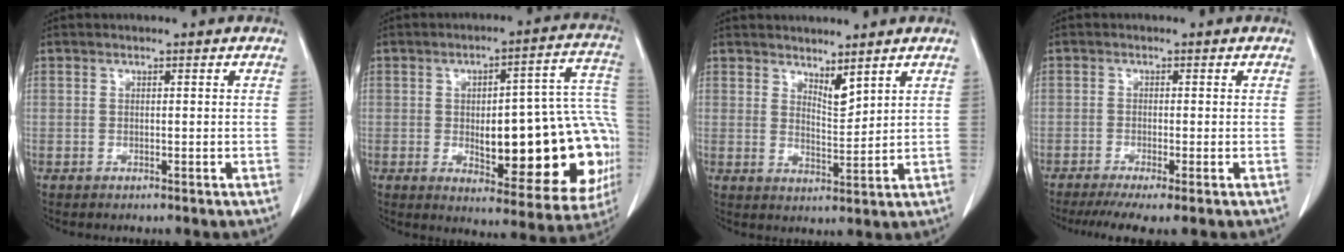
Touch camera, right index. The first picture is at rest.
{"total": 23.9, "force": [-3.4, 7.4, 22.5], "torque": [-0.205, 0.035, -0.019]}
{"total": 3.5, "force": [2.8, 0.8, 1.9], "torque": [-0.036, -0.012, 0.059]}
{"total": 5.7, "force": [-4.1, 0.2, 3.9], "torque": [-0.059, -0.013, -0.066]}